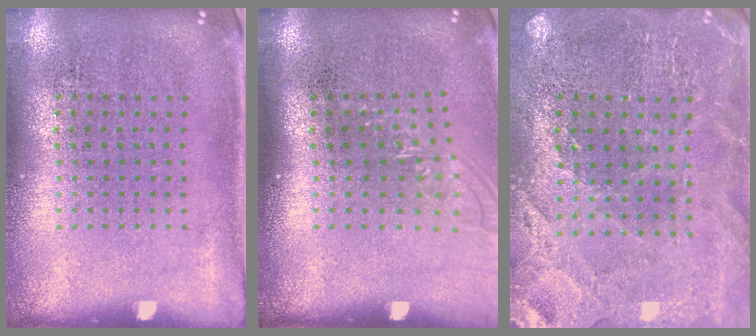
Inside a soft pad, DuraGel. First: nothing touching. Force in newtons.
{"total": 1.1, "press": 0.9, "slide": 0.6}
{"total": 1.5, "press": 1.4, "slide": 0.3}